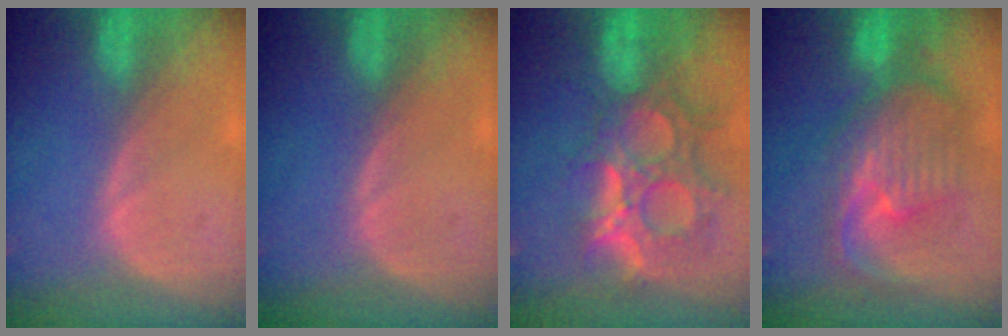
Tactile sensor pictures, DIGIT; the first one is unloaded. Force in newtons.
{"total": 0.0}
{"total": 13.1, "press": 11.2, "slide": 6.8}
{"total": 10.4, "press": 9.3, "slide": 4.7}